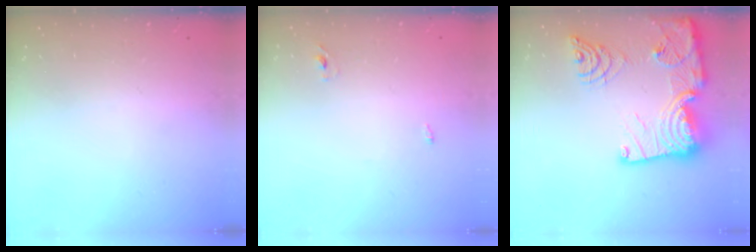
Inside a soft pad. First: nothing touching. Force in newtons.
{"total": 2.3, "press": 2.1, "slide": 1.0}
{"total": 25.2, "press": 25.1, "slide": 2.6}